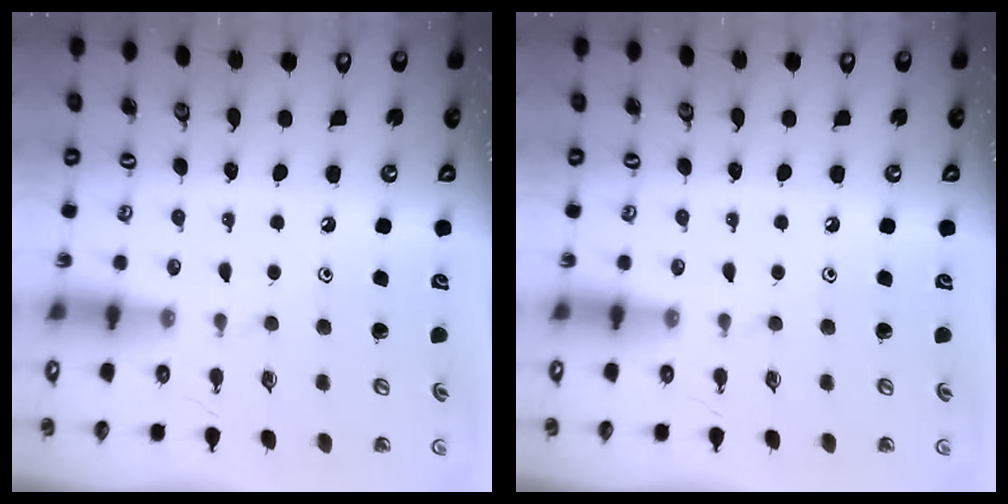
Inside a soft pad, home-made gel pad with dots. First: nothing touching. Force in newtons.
{"total": 0.0}